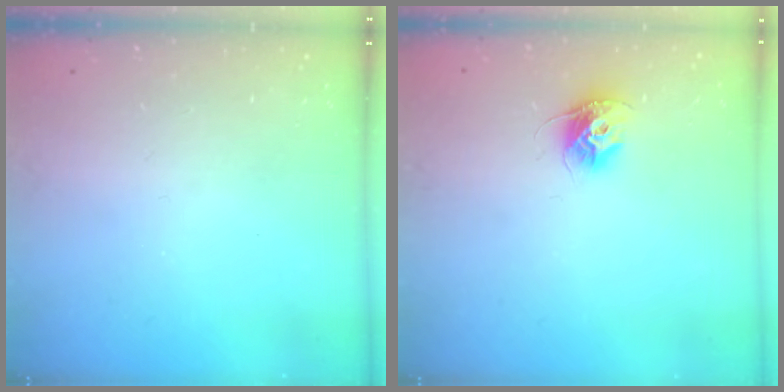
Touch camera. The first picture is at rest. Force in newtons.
{"total": 9.5, "press": 9.5, "slide": 0.2}